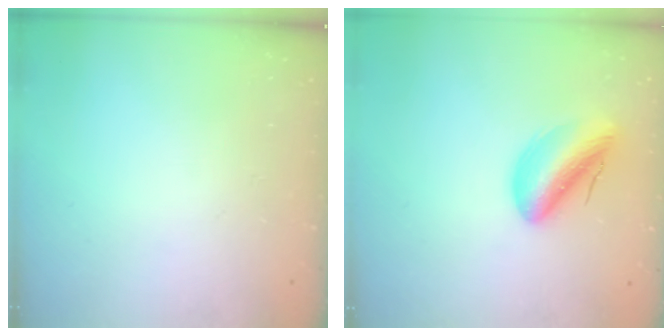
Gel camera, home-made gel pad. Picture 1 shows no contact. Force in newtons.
{"total": 10.2, "press": 9.8, "slide": 2.7}